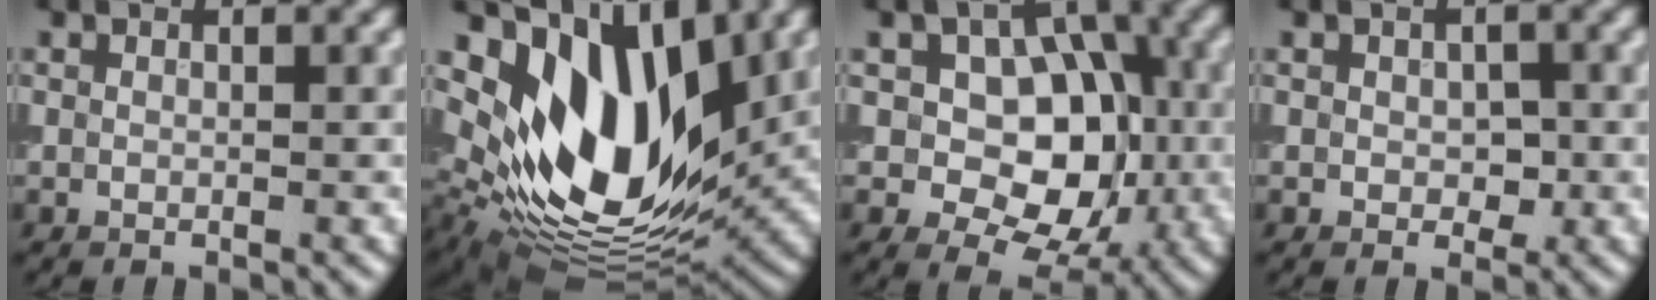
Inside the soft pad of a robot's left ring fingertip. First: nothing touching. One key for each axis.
{"total": 12.9, "fx": 4.3, "fy": 6.9, "fz": 10.0, "tx": -0.176, "ty": -0.009, "tz": 0.081}
{"total": 9.6, "fx": -0.2, "fy": 6.6, "fz": 7.0, "tx": -0.094, "ty": 0.006, "tz": -0.015}
{"total": 1.7, "fx": -0.1, "fy": 1.1, "fz": 1.3, "tx": -0.020, "ty": -0.004, "tz": -0.001}